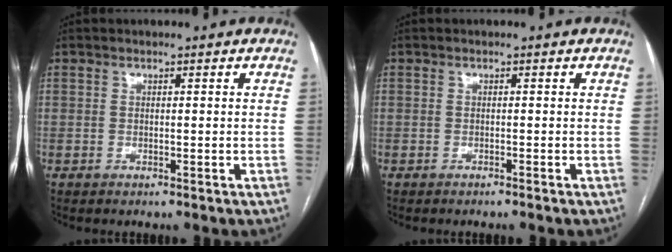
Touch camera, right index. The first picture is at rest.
{"total": 0.6, "force": [-0.5, -0.2, 0.2], "torque": [-0.003, 0.001, -0.010]}